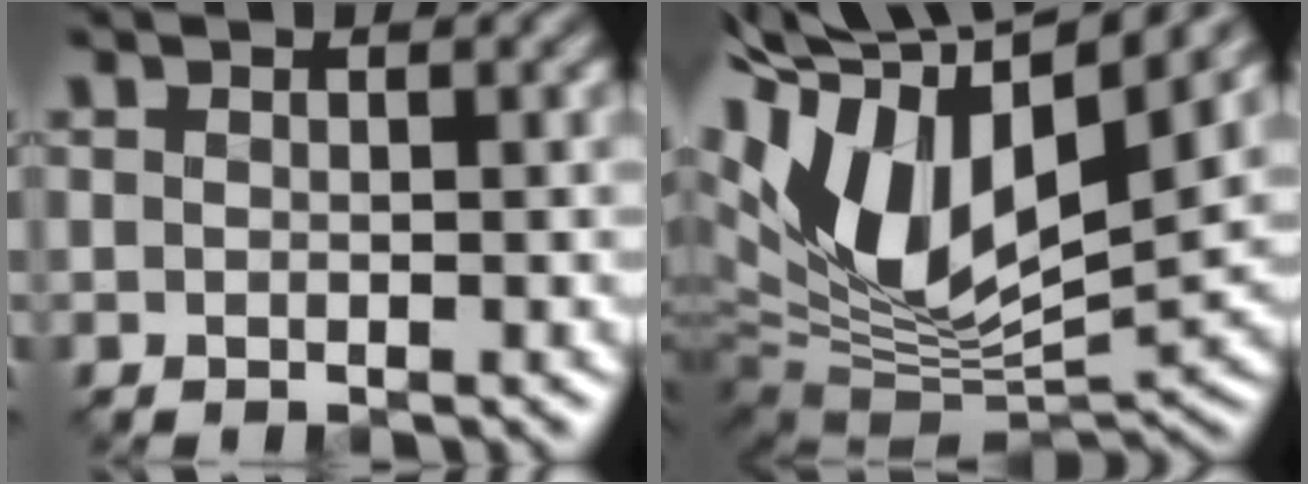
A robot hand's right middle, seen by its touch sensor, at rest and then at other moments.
{"total": 14.6, "force": [4.5, 8.2, 11.2], "torque": [-0.233, 0.017, 0.081]}